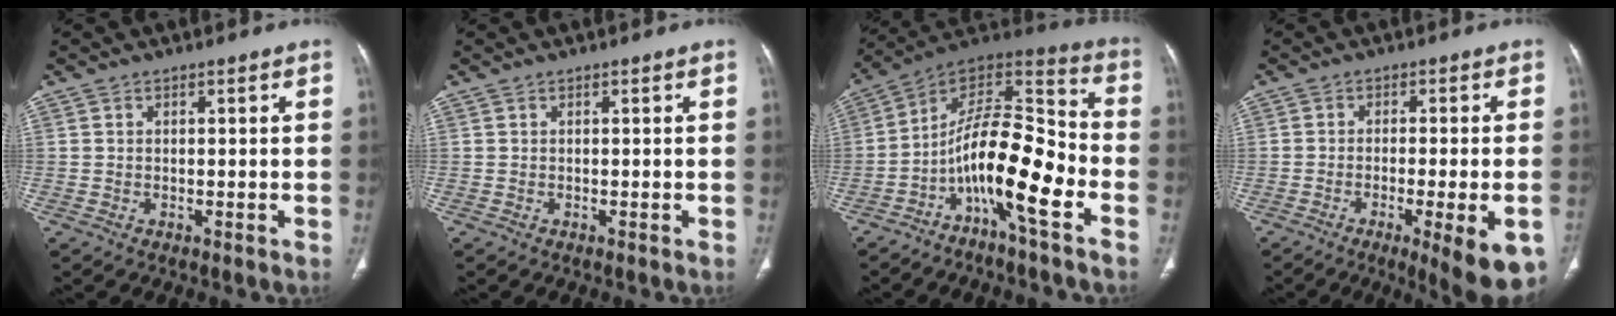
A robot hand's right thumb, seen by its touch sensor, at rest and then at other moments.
{"total": 0.0}
{"total": 16.3, "force": [-6.9, 4.5, 14.1], "torque": [-0.234, 0.090, -0.123]}
{"total": 13.8, "force": [-6.5, 3.2, 11.8], "torque": [-0.128, -0.003, -0.085]}